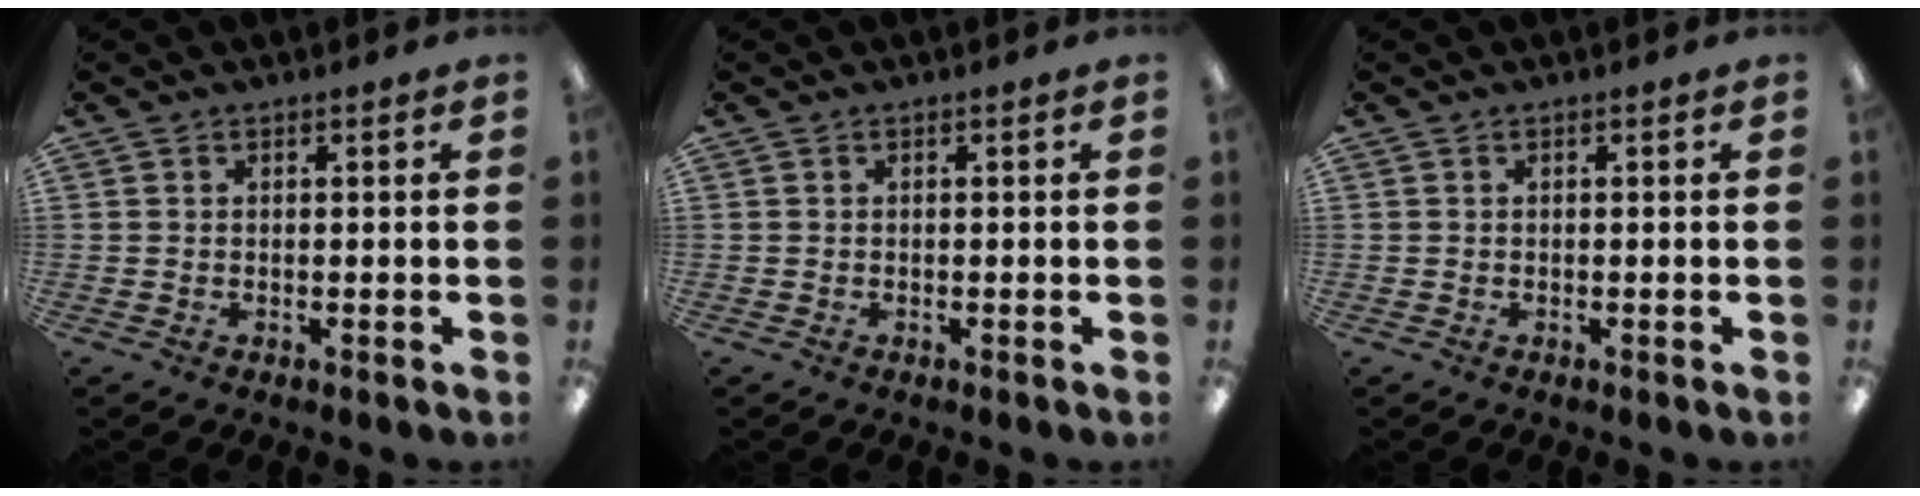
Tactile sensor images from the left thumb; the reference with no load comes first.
{"total": 0.0}
{"total": 0.0}